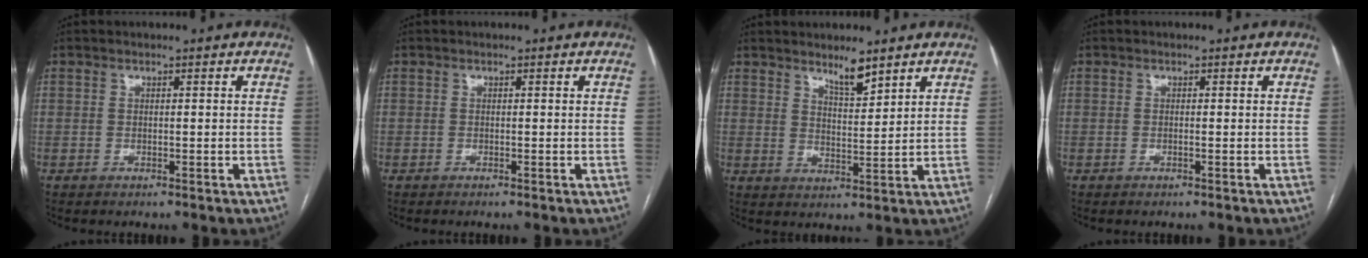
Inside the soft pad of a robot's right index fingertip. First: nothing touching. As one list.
[{"total": 0.0}, {"total": 4.4, "force": [3.6, 0.7, 2.4], "torque": [-0.043, -0.009, 0.065]}, {"total": 0.0}]